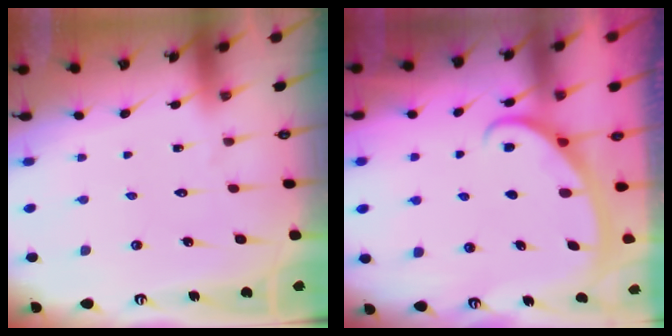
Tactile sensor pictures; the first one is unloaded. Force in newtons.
{"total": 2.8, "press": 2.8, "slide": 0.4}